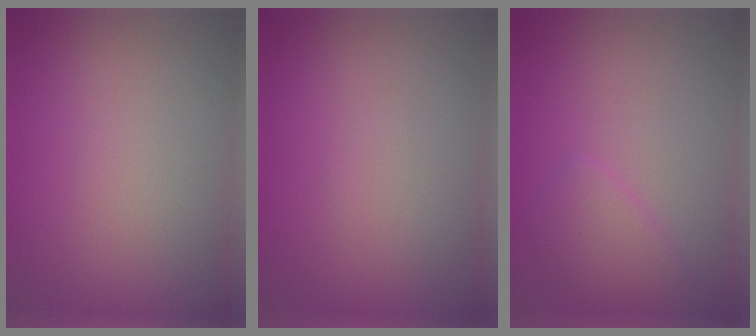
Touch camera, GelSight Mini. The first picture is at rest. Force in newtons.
{"total": 0.0}
{"total": 1.8, "press": 1.8, "slide": 0.1}